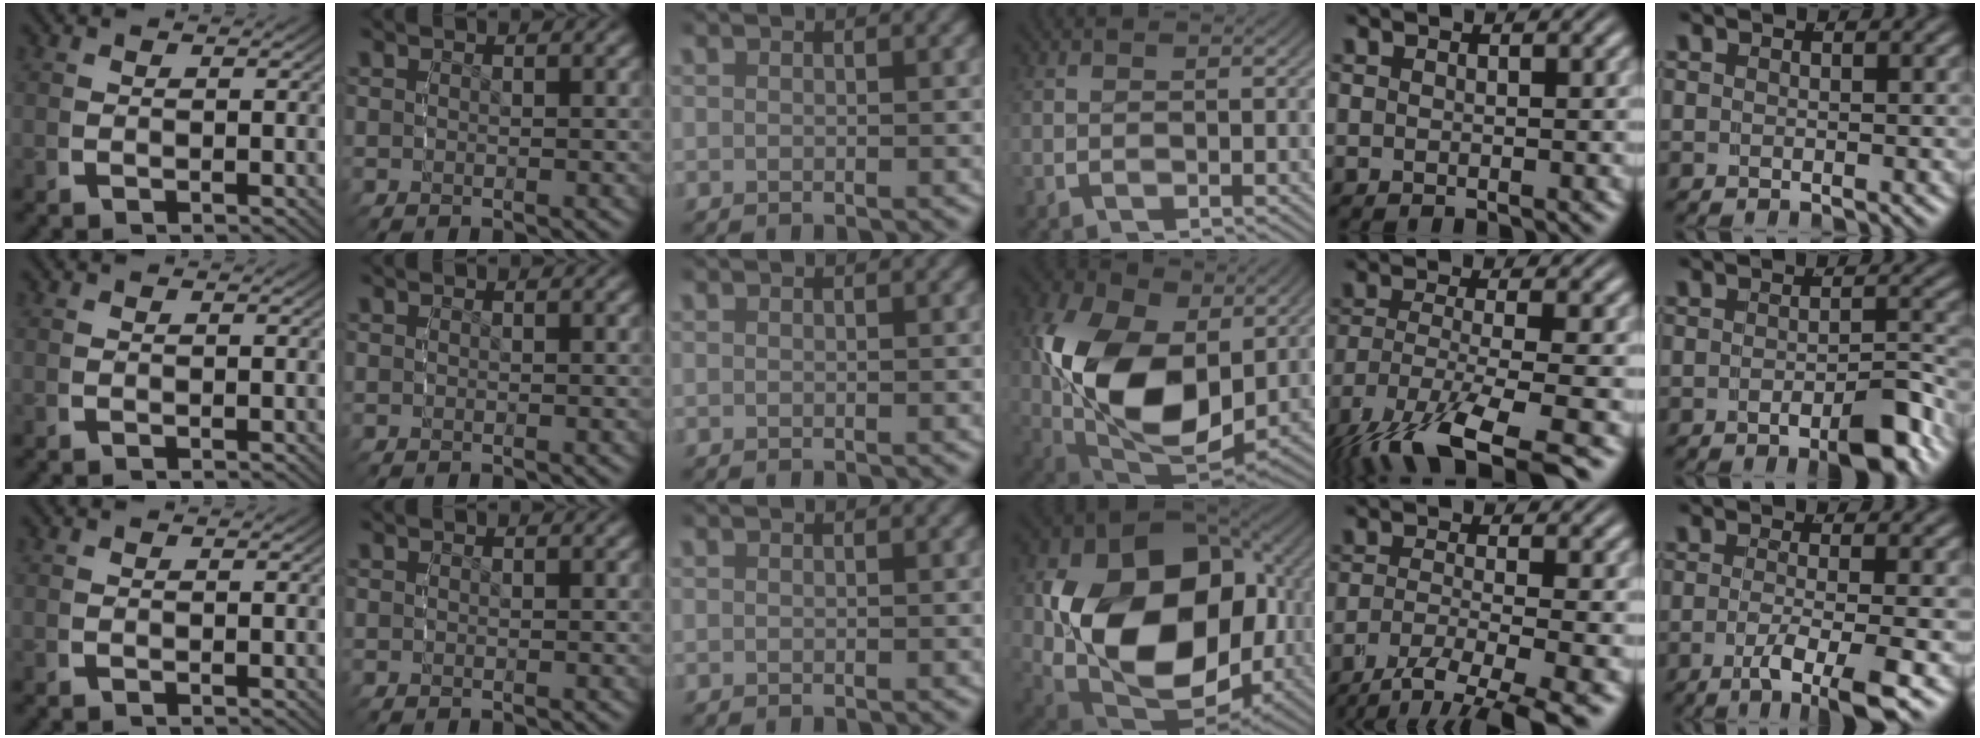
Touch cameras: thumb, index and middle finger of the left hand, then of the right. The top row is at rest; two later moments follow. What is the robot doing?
{"motion": "grasp_and_lifting", "object": "ethernet cable"}